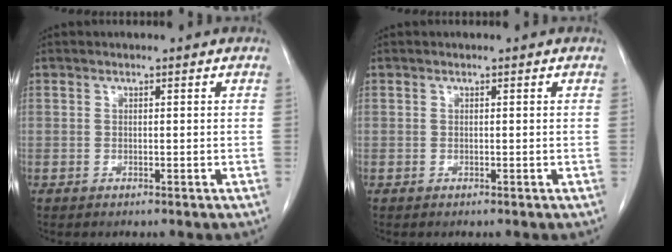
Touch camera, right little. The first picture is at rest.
{"total": 0.0}